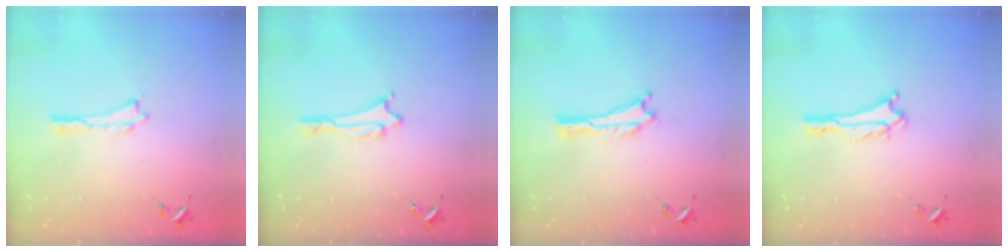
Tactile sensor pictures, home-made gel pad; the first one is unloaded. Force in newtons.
{"total": 1.7, "press": 1.6, "slide": 0.5}
{"total": 0.0}
{"total": 0.6, "press": 0.6, "slide": 0.1}